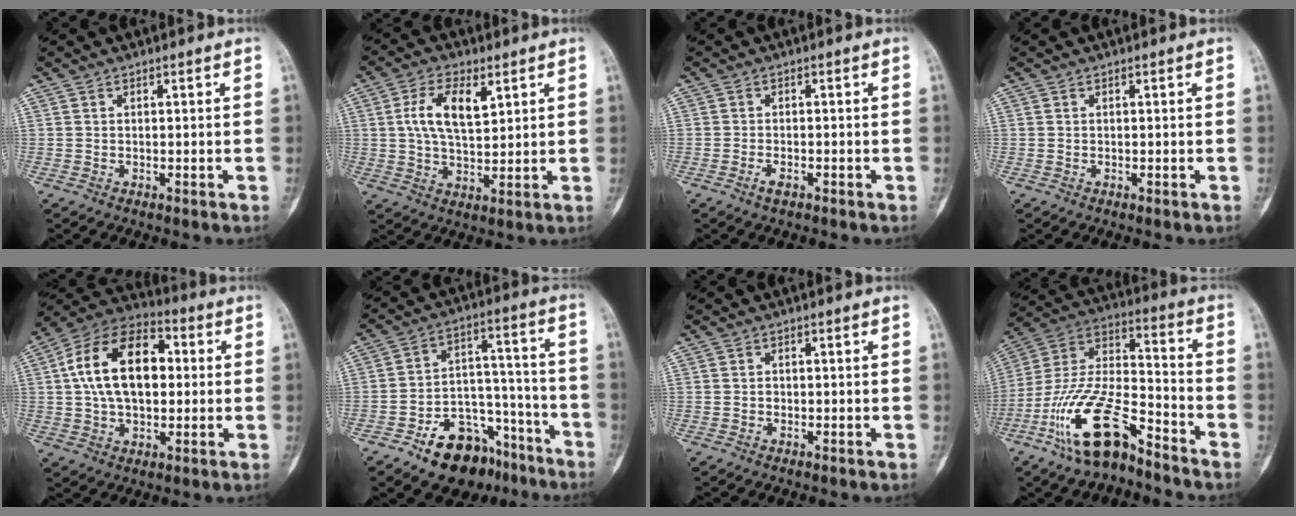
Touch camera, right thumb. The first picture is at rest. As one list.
[{"total": 9.1, "force": [3.0, 4.5, 7.4], "torque": [-0.131, -0.007, 0.056]}, {"total": 1.7, "force": [-1.0, 0.7, 1.1], "torque": [-0.026, 0.001, -0.021]}, {"total": 0.0}, {"total": 18.3, "force": [2.5, 11.2, 14.3], "torque": [-0.232, 0.025, 0.037]}, {"total": 16.2, "force": [-10.3, 9.7, 8.0], "torque": [-0.078, 0.094, -0.158]}, {"total": 0.6, "force": [-0.1, 0.5, 0.3], "torque": [-0.004, 0.002, -0.002]}, {"total": 17.4, "force": [-11.0, 6.2, 11.9], "torque": [-0.230, 0.076, -0.211]}]